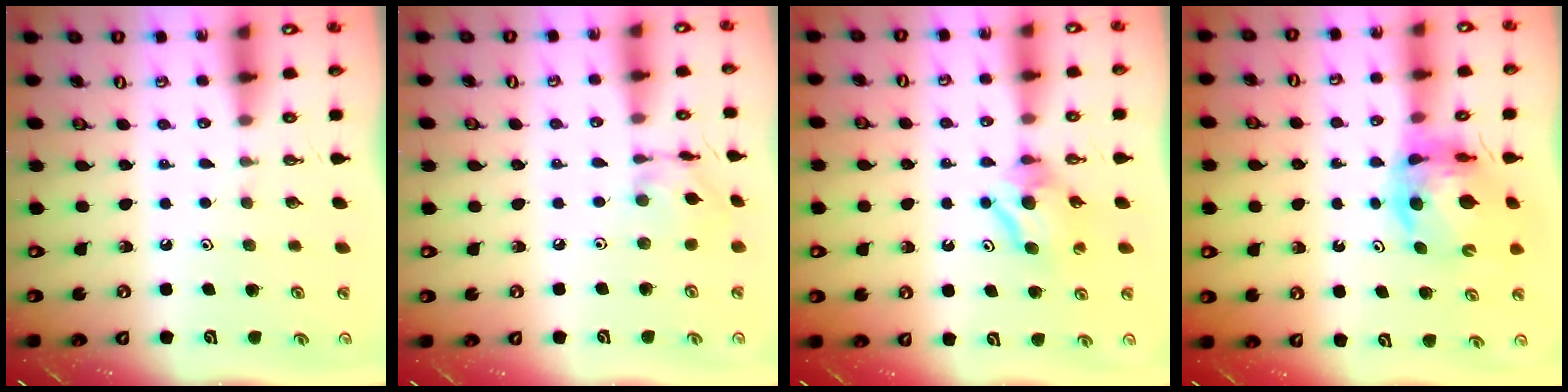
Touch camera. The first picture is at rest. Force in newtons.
{"total": 6.6, "press": 6.6, "slide": 0.3}
{"total": 7.6, "press": 7.6, "slide": 0.3}
{"total": 11.7, "press": 11.7, "slide": 1.2}